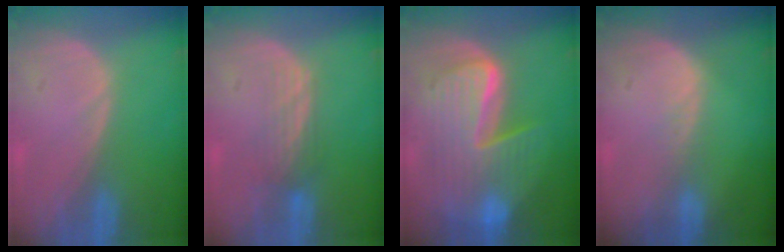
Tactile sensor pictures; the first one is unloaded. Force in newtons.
{"total": 3.4, "press": 2.9, "slide": 1.9}
{"total": 10.2, "press": 10.2, "slide": 0.9}
{"total": 1.3, "press": 1.3, "slide": 0.1}